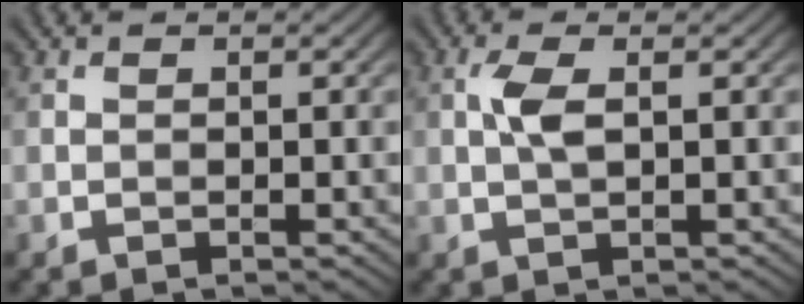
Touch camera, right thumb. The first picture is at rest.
{"total": 2.8, "force": [0.5, 0.8, 2.6], "torque": [-0.063, 0.006, 0.008]}